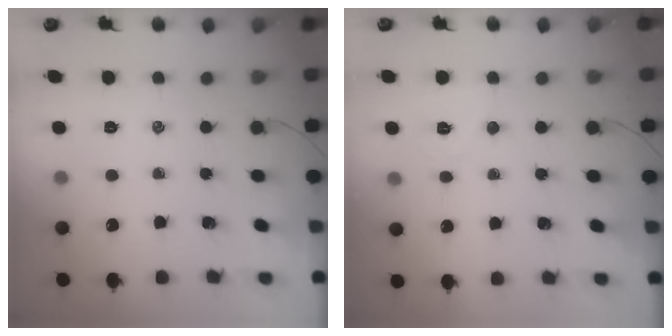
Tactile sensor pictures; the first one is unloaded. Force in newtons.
{"total": 5.4, "press": 5.3, "slide": 1.0}